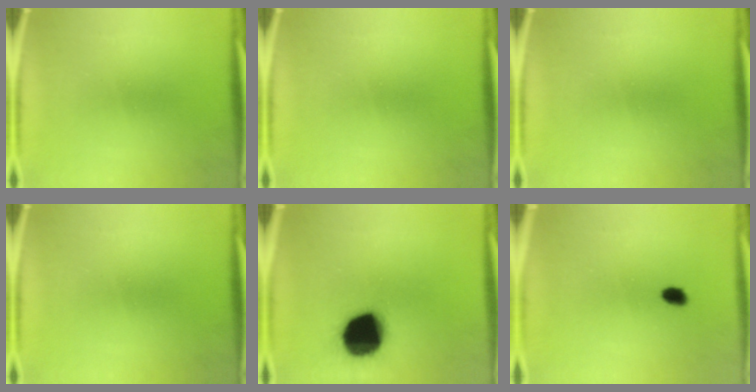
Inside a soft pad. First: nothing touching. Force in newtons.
{"total": 0.0}
{"total": 0.0}
{"total": 0.0}
{"total": 19.1}
{"total": 1.8}